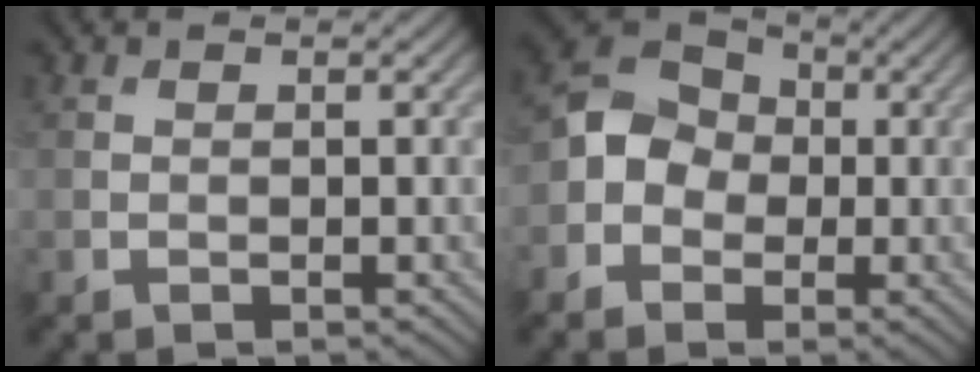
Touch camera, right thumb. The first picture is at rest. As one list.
[{"total": 5.7, "force": [-1.0, 4.9, 2.7], "torque": [-0.057, 0.011, -0.035]}]